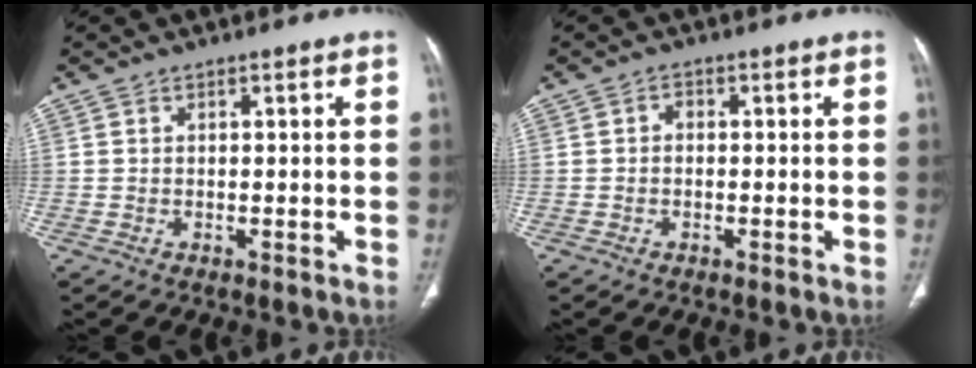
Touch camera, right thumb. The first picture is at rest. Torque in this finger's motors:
{"motor_torque": [1.34, 2.13, 0.52, -0.37, -0.04]}